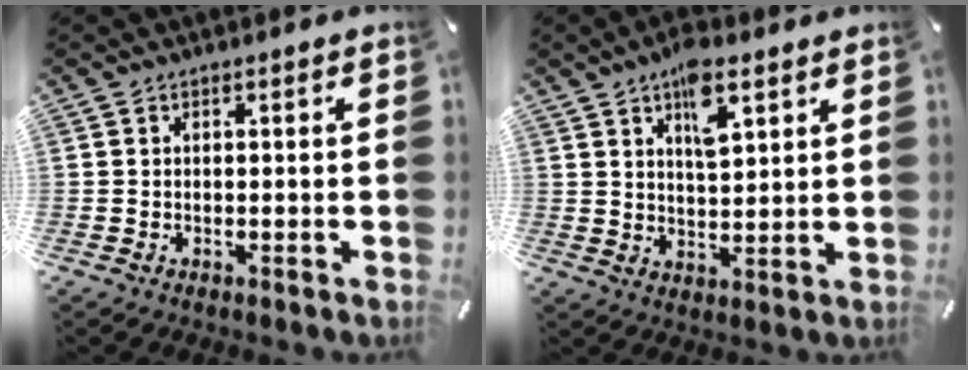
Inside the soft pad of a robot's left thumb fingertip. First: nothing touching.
{"total": 10.3, "force": [6.1, 4.7, 6.9], "torque": [-0.101, -0.022, 0.103]}